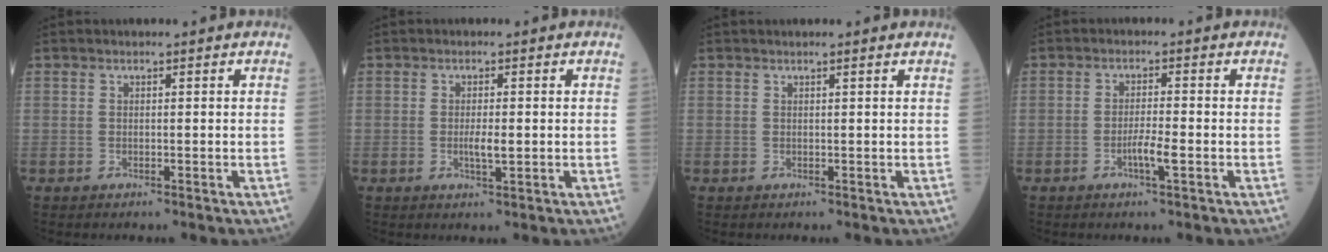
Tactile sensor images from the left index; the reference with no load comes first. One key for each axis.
{"total": 2.3, "fx": -0.3, "fy": 0.6, "fz": 2.2, "tx": -0.045, "ty": -0.005, "tz": -0.005}
{"total": 0.8, "fx": 0.6, "fy": -0.2, "fz": 0.4, "tx": -0.013, "ty": -0.001, "tz": 0.013}
{"total": 3.1, "fx": -1.4, "fy": 0.1, "fz": 2.7, "tx": -0.054, "ty": -0.006, "tz": -0.028}